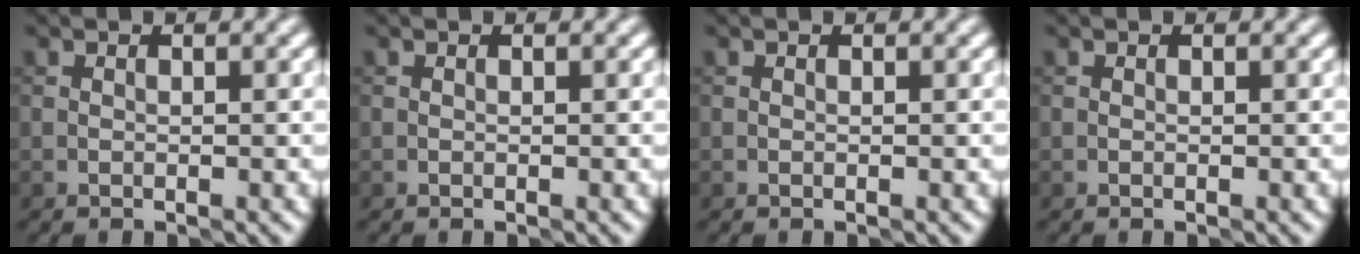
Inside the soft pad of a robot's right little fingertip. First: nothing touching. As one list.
[{"total": 0.0}, {"total": 0.0}, {"total": 0.0}]